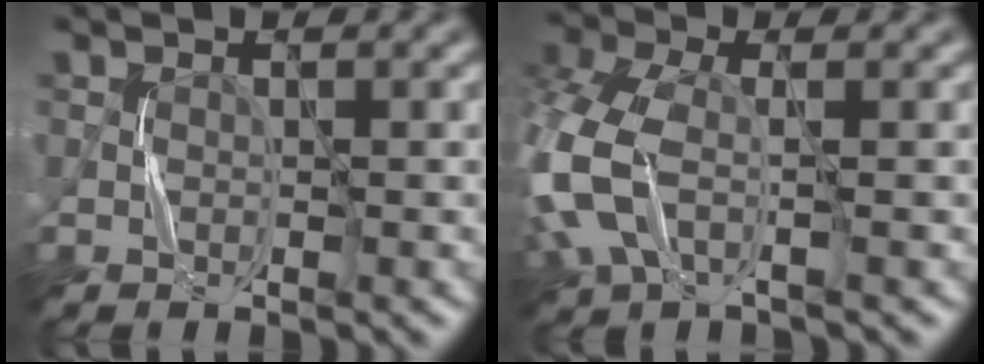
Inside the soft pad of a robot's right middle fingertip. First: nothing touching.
{"total": 7.0, "force": [-1.5, 4.0, 5.5], "torque": [-0.158, -0.001, -0.043]}